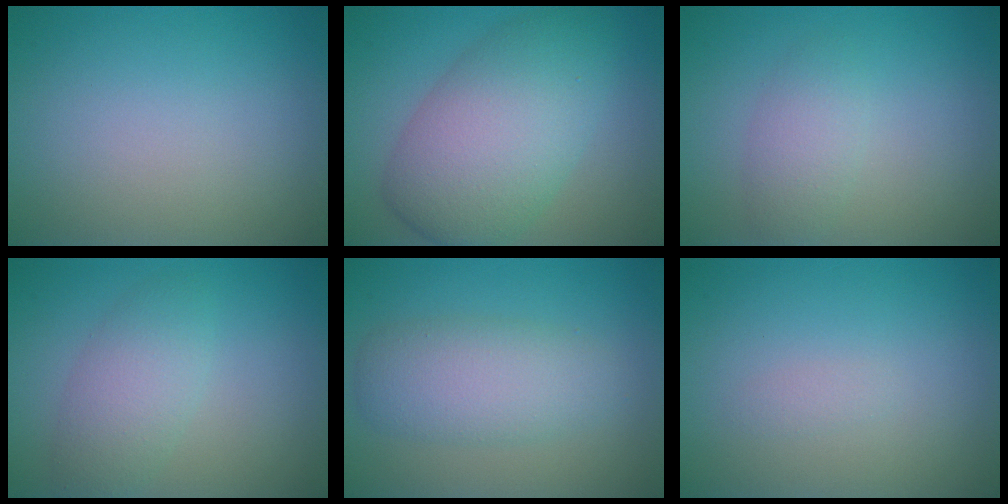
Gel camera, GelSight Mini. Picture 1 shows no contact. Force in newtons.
{"total": 8.7, "press": 8.7, "slide": 0.1}
{"total": 2.2, "press": 2.2, "slide": 0.1}
{"total": 3.4, "press": 3.4, "slide": 0.1}
{"total": 4.6, "press": 4.6, "slide": 0.1}
{"total": 0.6, "press": 0.6, "slide": 0.0}